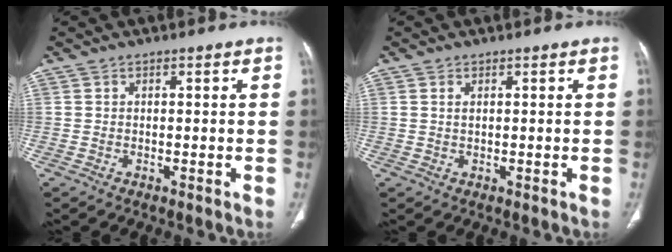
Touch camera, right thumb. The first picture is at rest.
{"total": 1.0, "force": [0.4, 0.4, 0.8], "torque": [-0.018, 0.002, 0.011]}